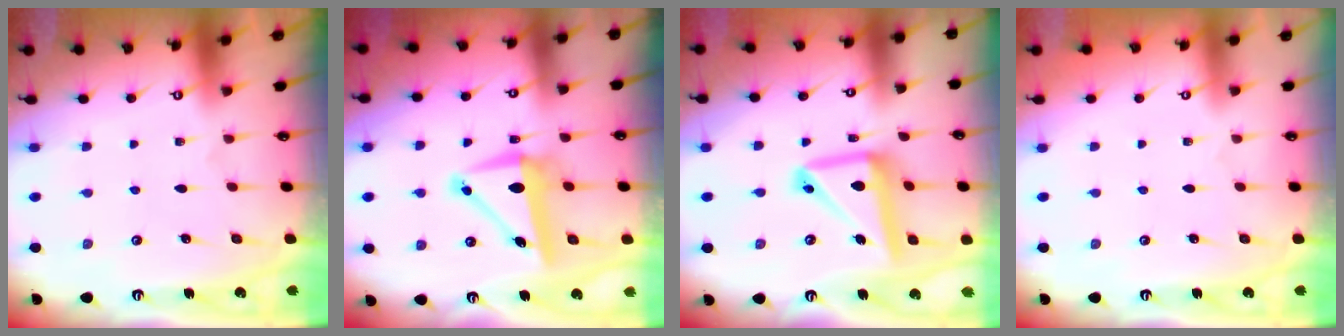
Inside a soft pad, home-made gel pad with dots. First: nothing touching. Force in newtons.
{"total": 10.0, "press": 9.6, "slide": 2.9}
{"total": 14.7, "press": 14.6, "slide": 1.6}
{"total": 0.0}